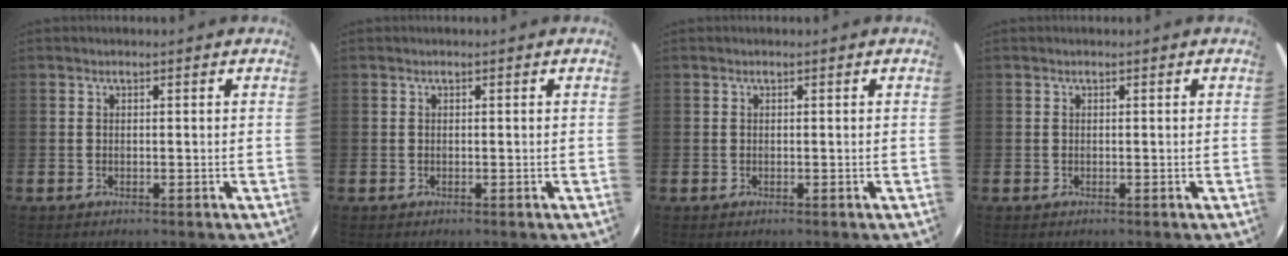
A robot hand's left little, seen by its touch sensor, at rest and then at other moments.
{"total": 0.0}
{"total": 0.0}
{"total": 0.0}